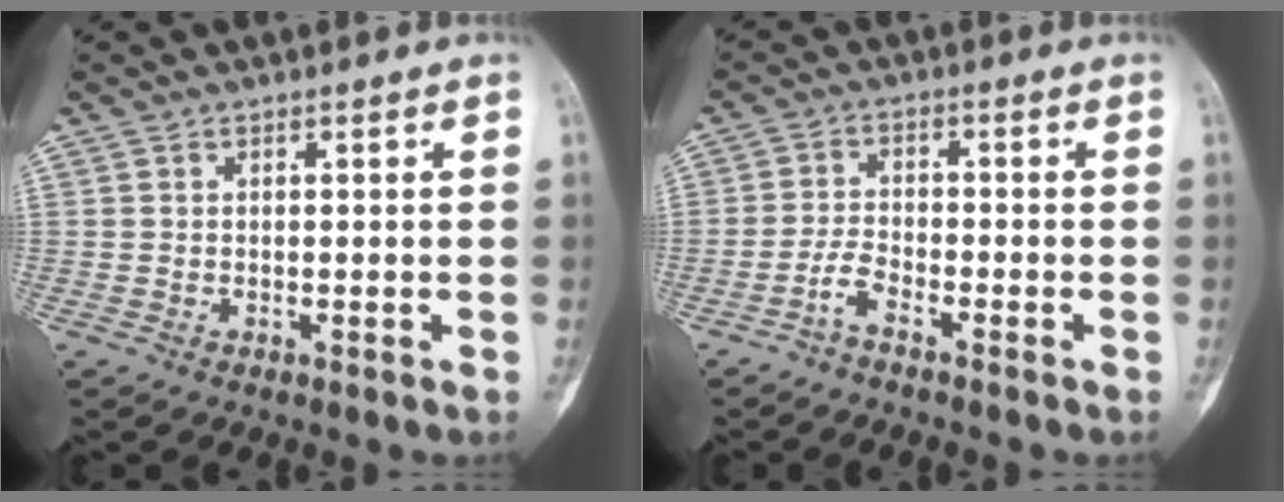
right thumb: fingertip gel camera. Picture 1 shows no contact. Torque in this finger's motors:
{"motor_torque": [-0.11, 0.00, 0.25, -0.21, -0.08]}